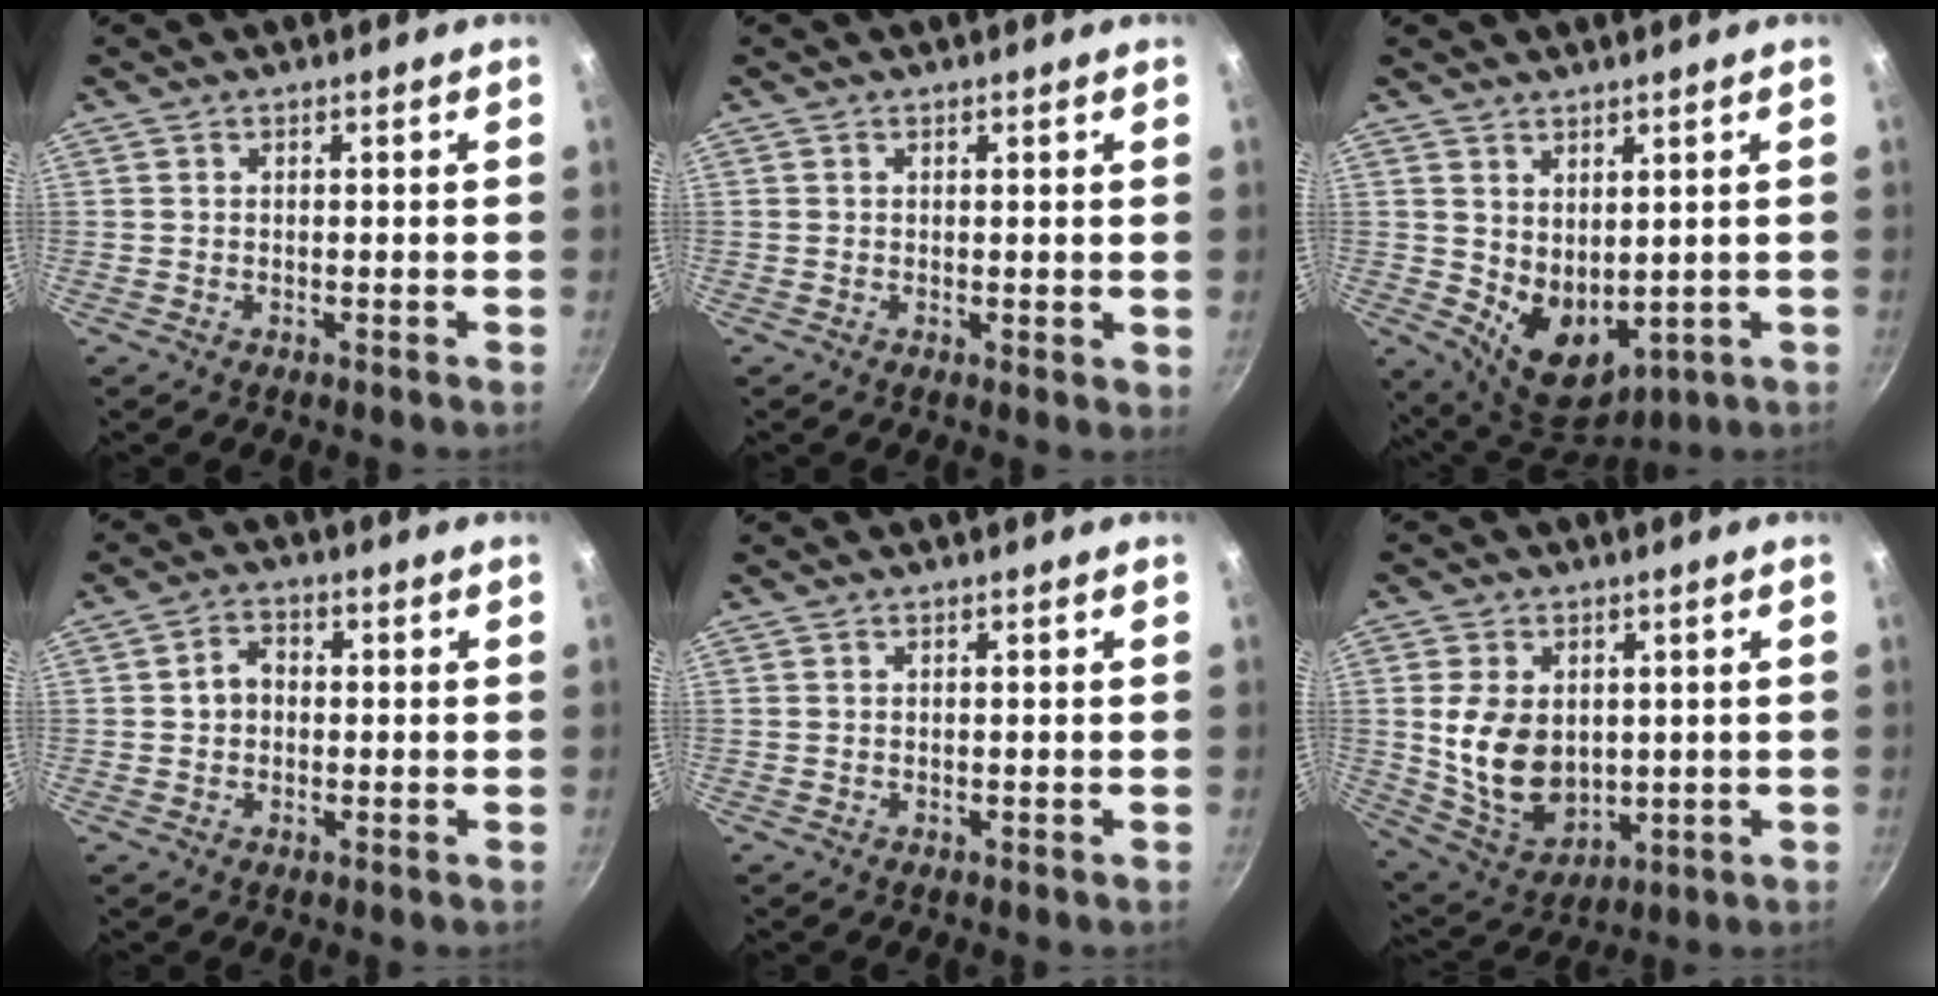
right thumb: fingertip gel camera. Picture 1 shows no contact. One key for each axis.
{"total": 1.6, "fx": 0.1, "fy": 0.6, "fz": 1.4, "tx": -0.021, "ty": -0.007, "tz": -0.003}
{"total": 9.6, "fx": 0.0, "fy": 6.1, "fz": 7.4, "tx": -0.101, "ty": -0.018, "tz": 0.033}
{"total": 4.0, "fx": 0.0, "fy": 3.2, "fz": 2.5, "tx": -0.029, "ty": 0.016, "tz": -0.008}
{"total": 0.0}
{"total": 13.0, "fx": 1.0, "fy": 9.2, "fz": 9.1, "tx": -0.140, "ty": -0.013, "tz": 0.042}